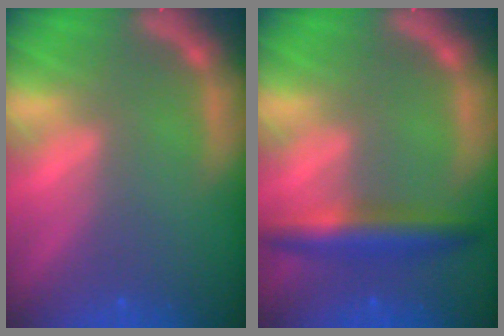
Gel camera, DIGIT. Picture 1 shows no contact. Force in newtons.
{"total": 4.5}